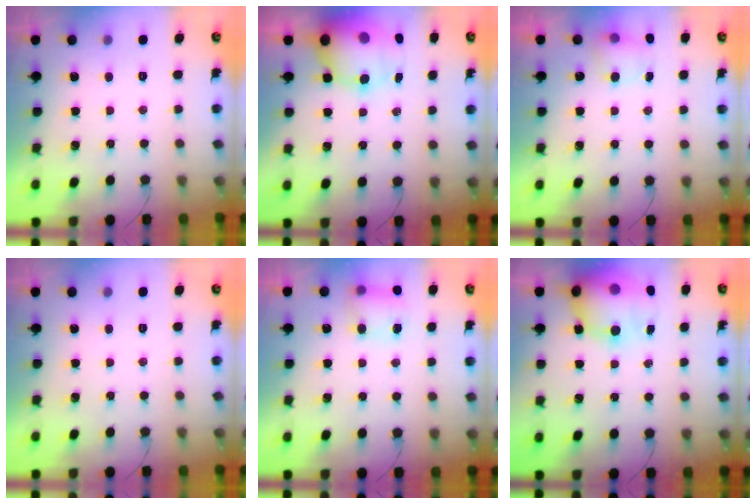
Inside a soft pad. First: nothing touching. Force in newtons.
{"total": 11.5, "press": 11.2, "slide": 2.4}
{"total": 4.5, "press": 4.5, "slide": 0.6}
{"total": 0.0}
{"total": 6.2, "press": 6.2, "slide": 0.4}
{"total": 16.0, "press": 15.5, "slide": 3.9}